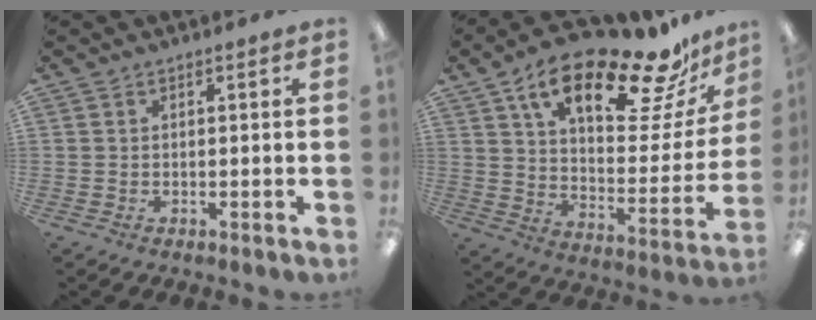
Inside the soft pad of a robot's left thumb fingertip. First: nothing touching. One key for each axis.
{"total": 22.7, "fx": 15.6, "fy": 7.9, "fz": 14.5, "tx": -0.222, "ty": -0.097, "tz": 0.258}